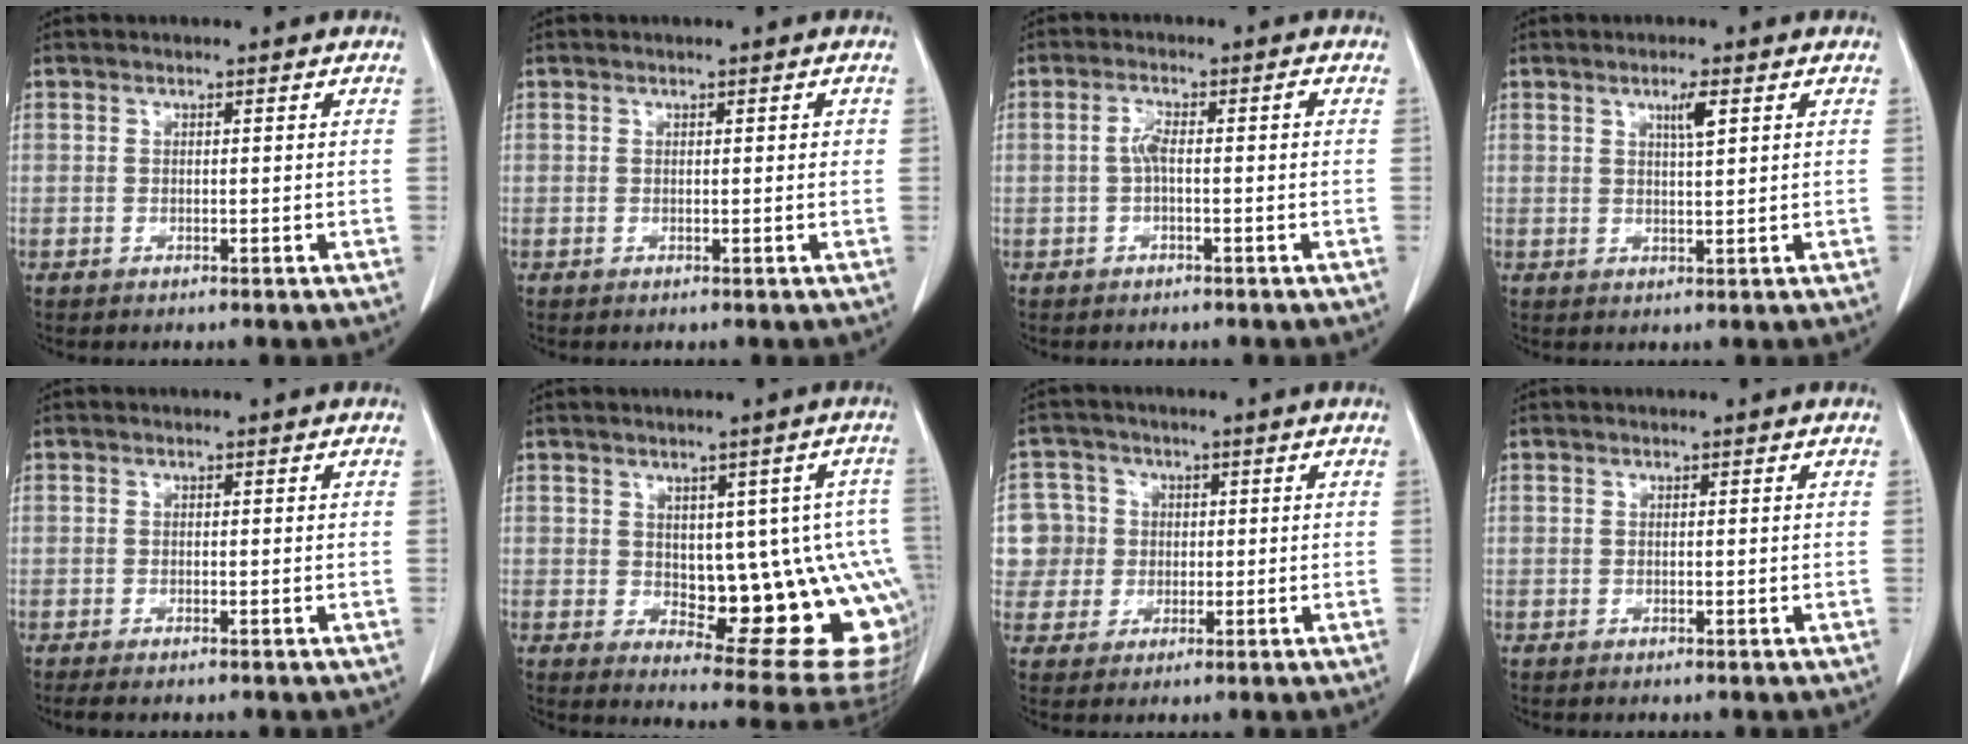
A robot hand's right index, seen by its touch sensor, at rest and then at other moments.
{"total": 0.8, "force": [0.2, 0.2, 0.8], "torque": [-0.011, 0.001, 0.004]}
{"total": 3.0, "force": [-0.2, 0.7, 2.9], "torque": [-0.057, 0.012, -0.001]}
{"total": 2.8, "force": [1.3, 0.1, 2.5], "torque": [-0.044, -0.003, 0.023]}
{"total": 1.9, "force": [-1.6, 0.1, 1.1], "torque": [-0.016, -0.005, -0.022]}
{"total": 16.8, "force": [-1.5, 6.7, 15.4], "torque": [-0.124, 0.017, 0.008]}
{"total": 7.3, "force": [0.8, 7.2, 0.4], "torque": [-0.013, 0.028, 0.025]}
{"total": 0.0}